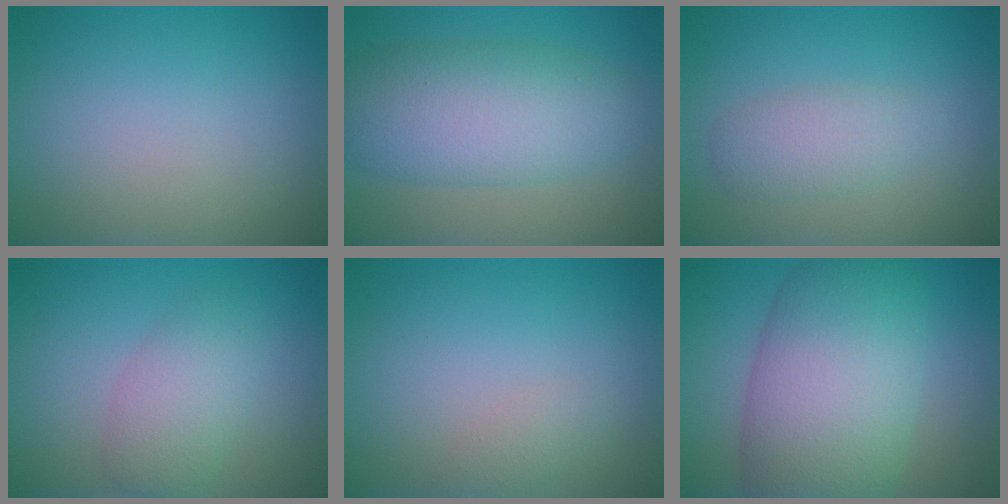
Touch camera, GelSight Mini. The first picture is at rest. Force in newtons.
{"total": 7.6, "press": 7.6, "slide": 0.1}
{"total": 2.5, "press": 2.5, "slide": 0.0}
{"total": 3.5, "press": 3.5, "slide": 0.1}
{"total": 1.0, "press": 1.0, "slide": 0.0}
{"total": 11.0, "press": 11.0, "slide": 0.4}